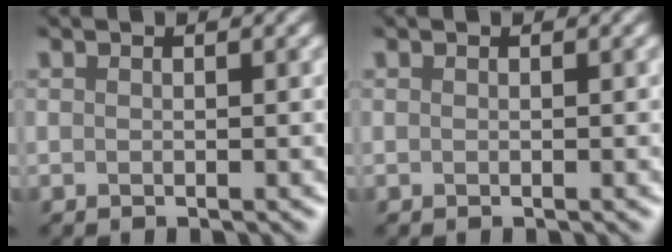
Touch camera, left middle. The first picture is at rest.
{"total": 0.0}